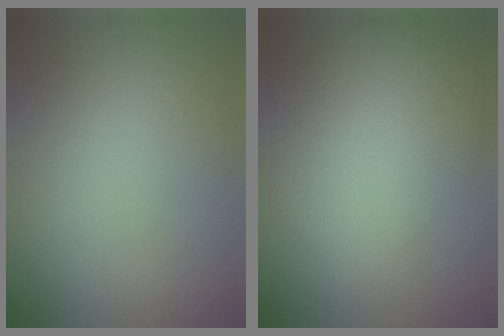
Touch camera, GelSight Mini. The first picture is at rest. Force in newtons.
{"total": 10.1, "press": 10.1, "slide": 0.8}